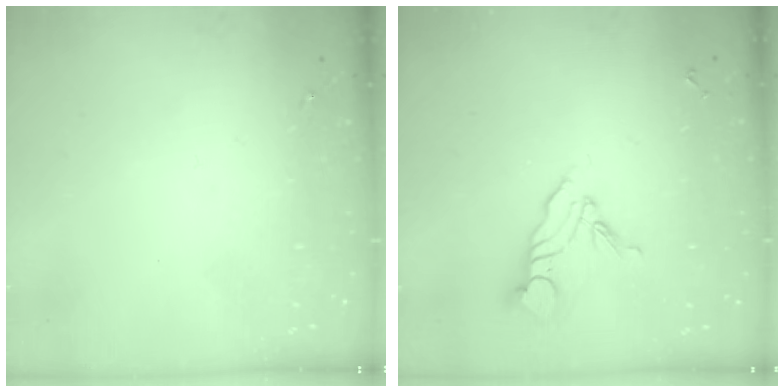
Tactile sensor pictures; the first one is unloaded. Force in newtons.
{"total": 9.9, "press": 9.8, "slide": 0.8}